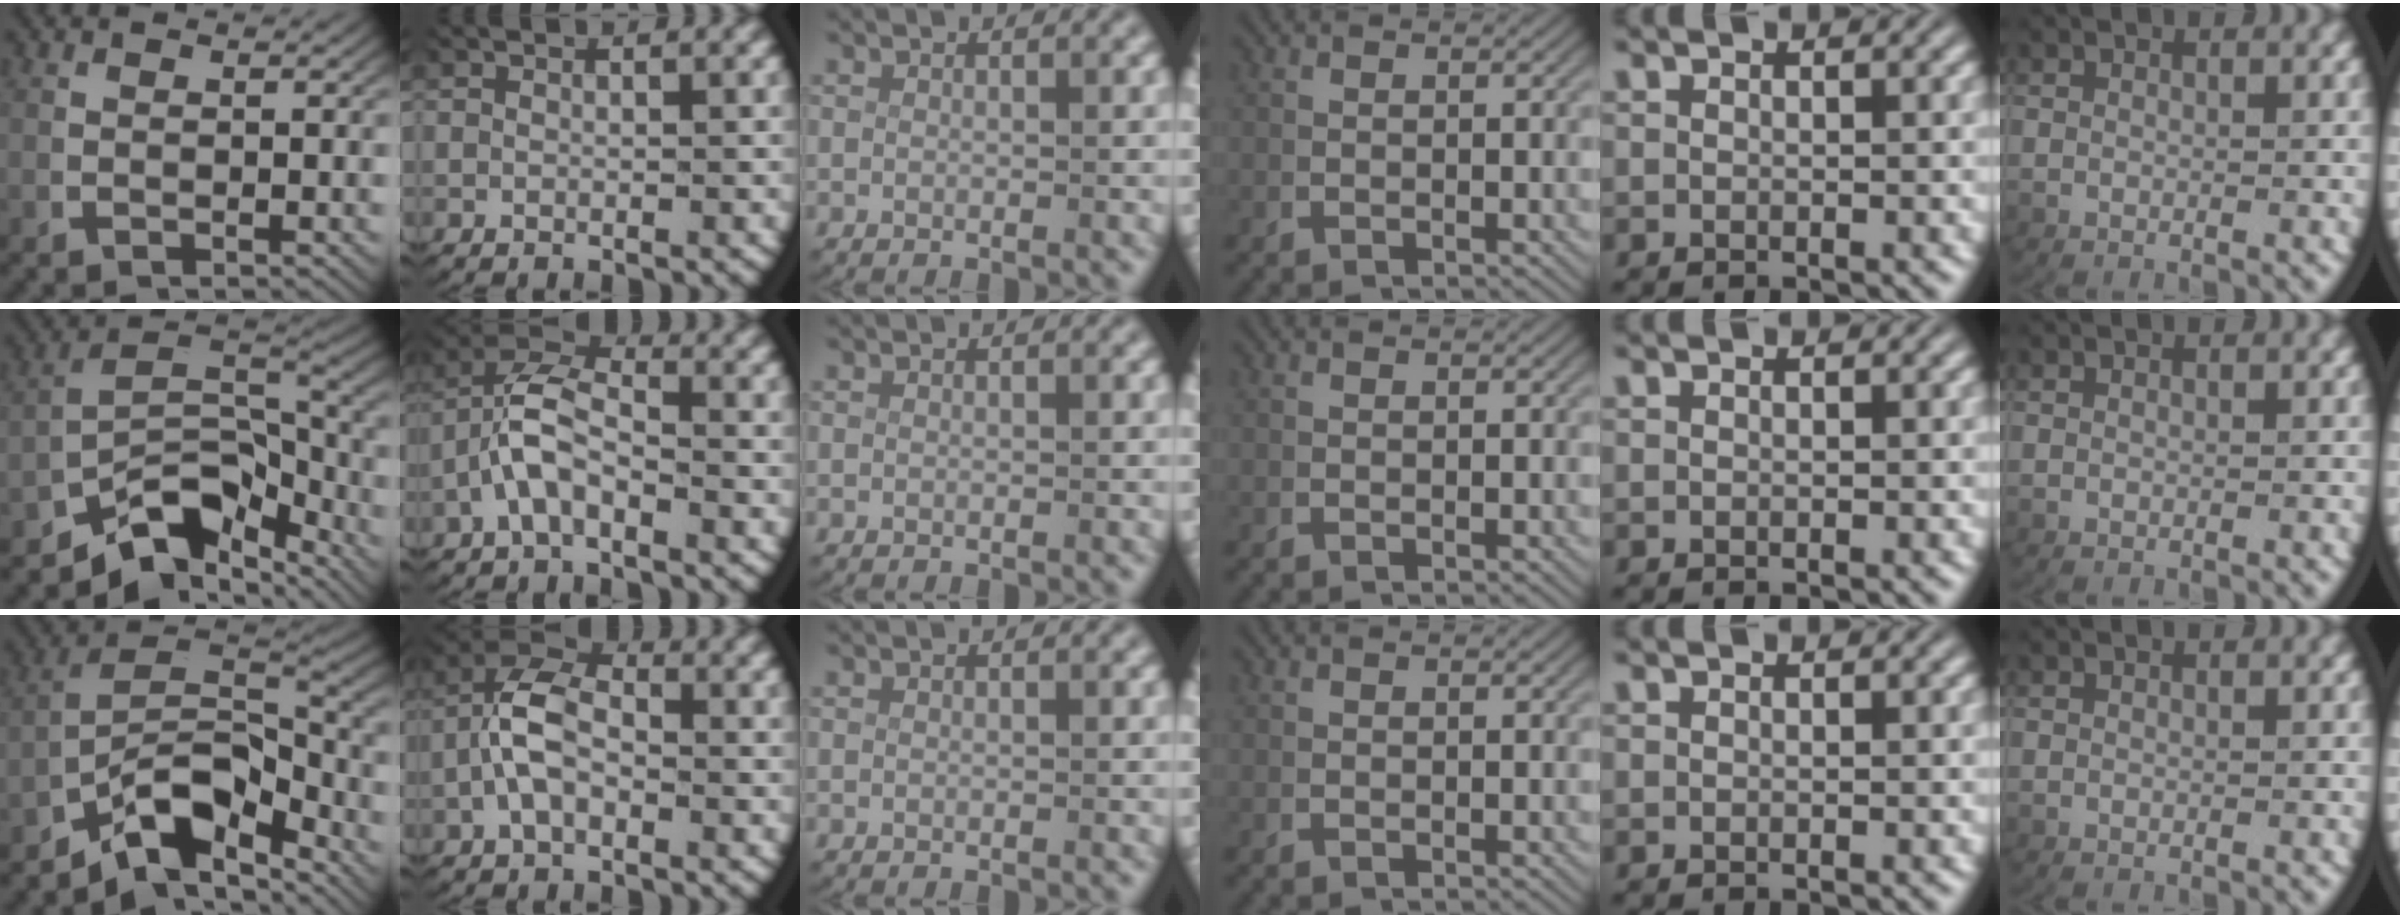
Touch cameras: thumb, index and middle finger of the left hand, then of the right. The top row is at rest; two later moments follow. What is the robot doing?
{"motion": "lift_and_place", "object": "key"}